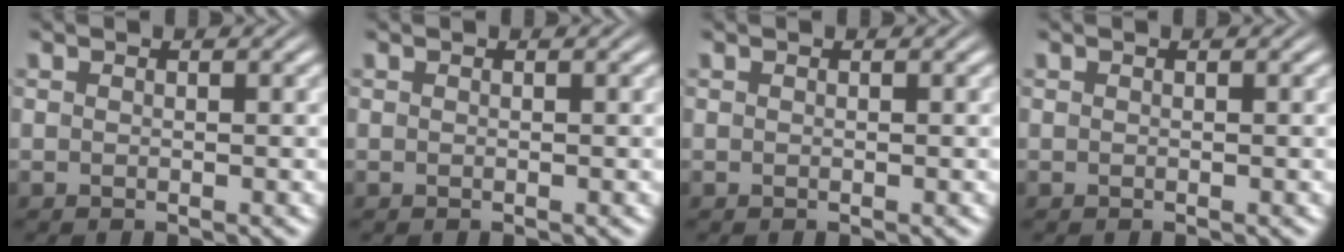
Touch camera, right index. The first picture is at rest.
{"total": 0.0}
{"total": 0.0}
{"total": 0.0}